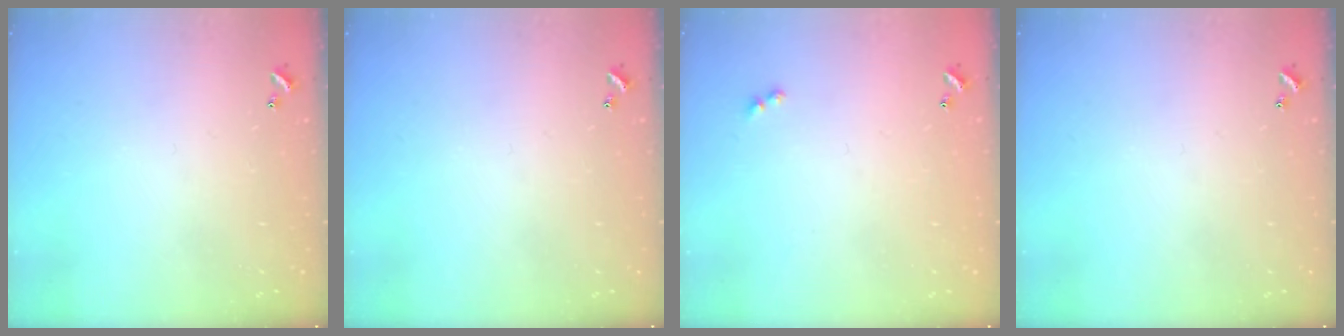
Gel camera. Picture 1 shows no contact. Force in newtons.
{"total": 0.0}
{"total": 2.5, "press": 2.4, "slide": 0.5}
{"total": 0.0}